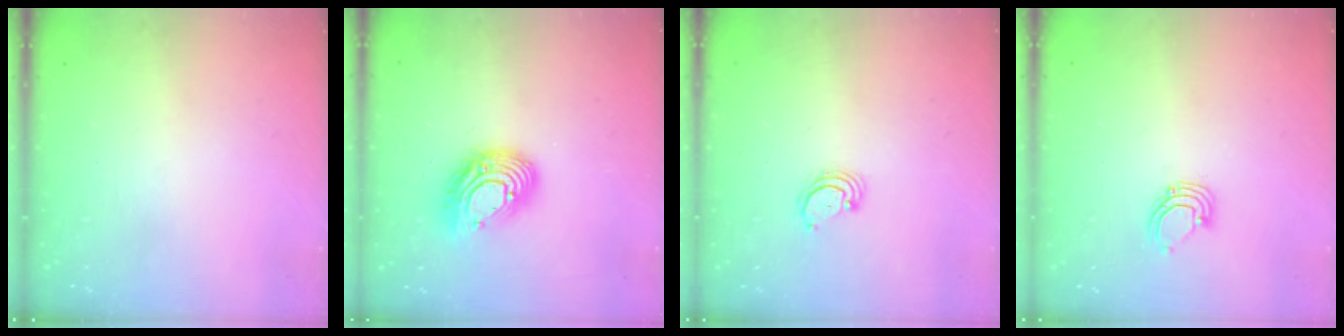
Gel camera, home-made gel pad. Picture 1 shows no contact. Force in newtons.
{"total": 13.4, "press": 13.4, "slide": 1.3}
{"total": 2.8, "press": 2.8, "slide": 0.2}
{"total": 2.6, "press": 2.6, "slide": 0.2}